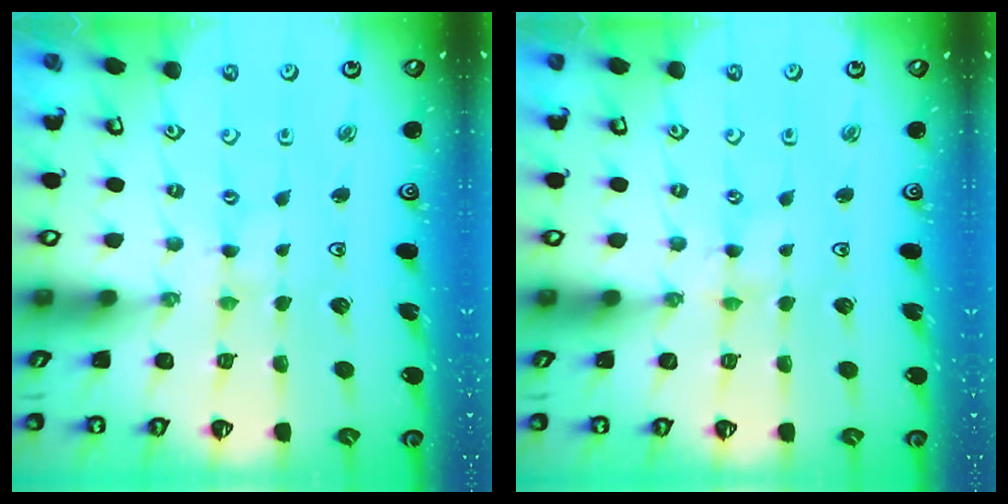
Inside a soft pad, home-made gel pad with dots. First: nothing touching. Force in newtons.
{"total": 0.0}